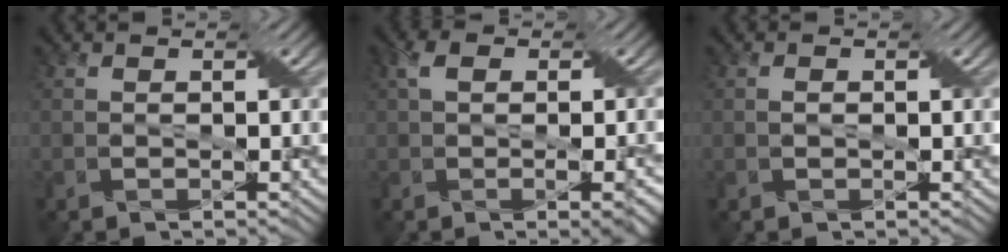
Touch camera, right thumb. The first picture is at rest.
{"total": 4.8, "force": [-0.1, 2.3, 4.2], "torque": [-0.073, 0.000, 0.002]}
{"total": 0.7, "force": [0.0, 0.5, 0.5], "torque": [-0.009, 0.001, 0.000]}